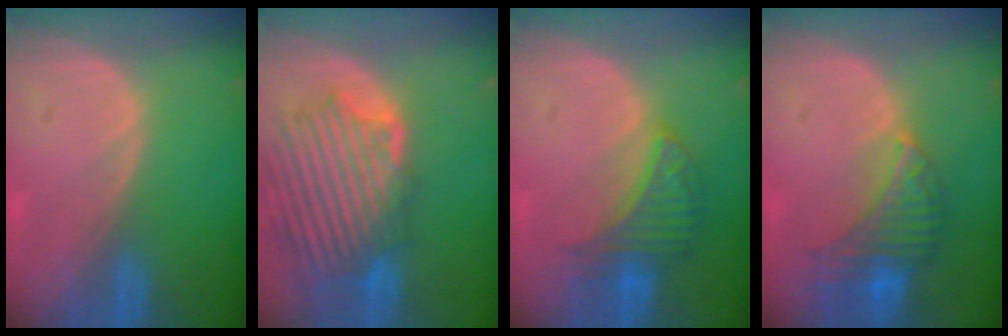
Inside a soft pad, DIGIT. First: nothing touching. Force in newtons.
{"total": 12.0, "press": 11.3, "slide": 4.1}
{"total": 6.6, "press": 6.2, "slide": 2.2}
{"total": 8.0, "press": 7.1, "slide": 3.8}